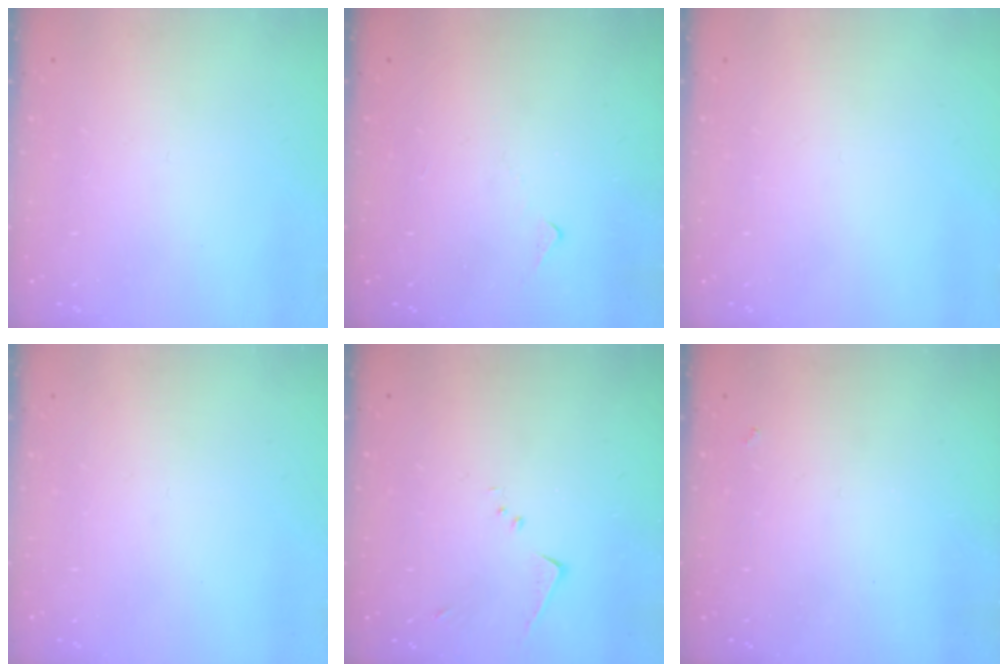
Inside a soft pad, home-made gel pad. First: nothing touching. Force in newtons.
{"total": 4.6, "press": 4.6, "slide": 0.6}
{"total": 0.0}
{"total": 0.0}
{"total": 6.6, "press": 6.6, "slide": 0.1}
{"total": 1.6, "press": 1.6, "slide": 0.4}